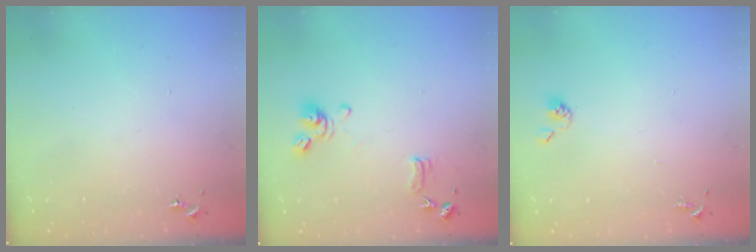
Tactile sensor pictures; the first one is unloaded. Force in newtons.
{"total": 9.8, "press": 9.7, "slide": 1.7}
{"total": 5.5, "press": 5.4, "slide": 0.9}